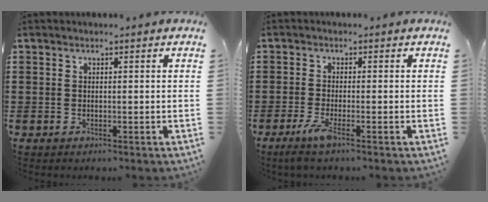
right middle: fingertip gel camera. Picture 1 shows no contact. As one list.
[{"total": 3.3, "force": [-1.6, 0.2, 2.9], "torque": [-0.062, -0.012, -0.030]}]